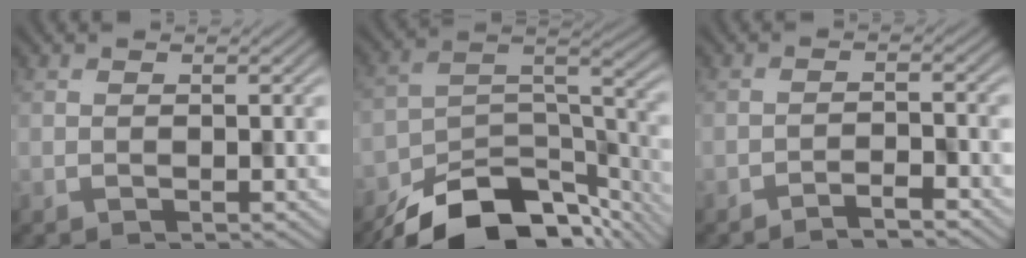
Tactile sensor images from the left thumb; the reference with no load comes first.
{"total": 15.0, "force": [-11.7, 6.2, 6.9], "torque": [-0.142, -0.018, -0.180]}
{"total": 2.5, "force": [-2.2, 0.1, 1.1], "torque": [-0.017, 0.005, -0.043]}